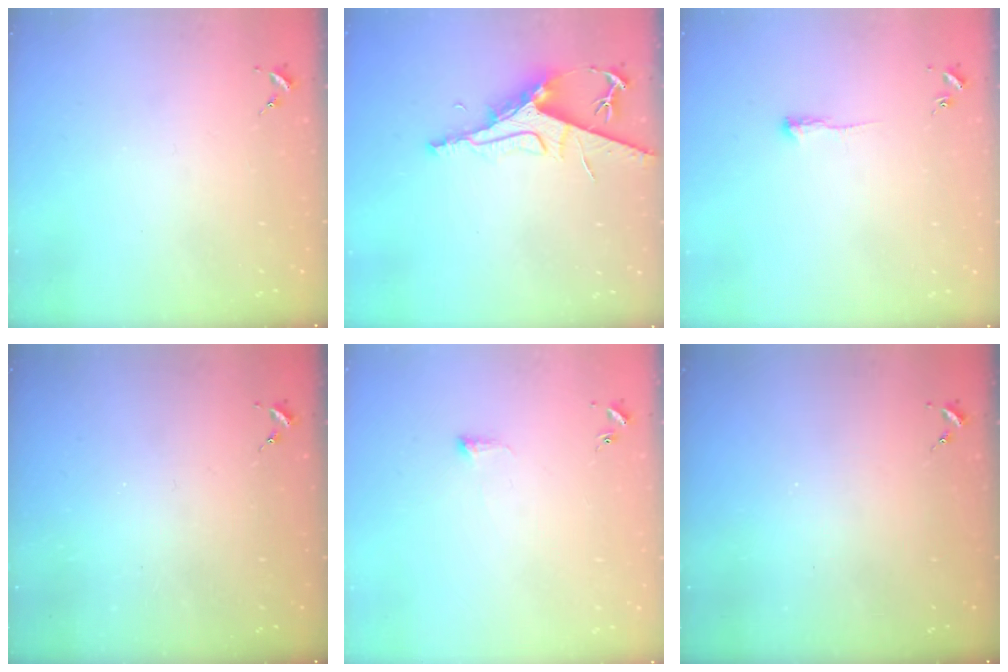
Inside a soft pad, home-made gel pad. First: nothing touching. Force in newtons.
{"total": 9.7, "press": 9.6, "slide": 1.2}
{"total": 3.7, "press": 3.7, "slide": 0.5}
{"total": 0.0}
{"total": 2.5, "press": 2.4, "slide": 0.5}
{"total": 0.0}